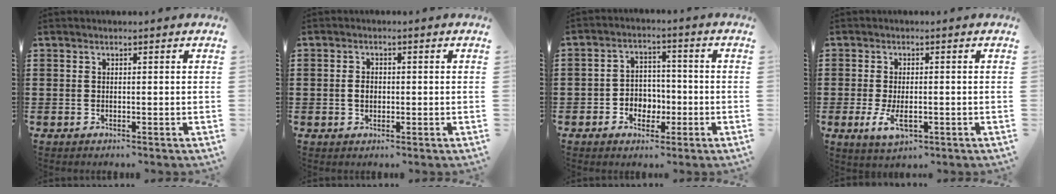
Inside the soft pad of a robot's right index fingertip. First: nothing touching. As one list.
[{"total": 2.0, "force": [-0.2, 1.3, 1.5], "torque": [-0.031, 0.006, -0.005]}, {"total": 4.4, "force": [-1.8, 3.7, 1.6], "torque": [-0.029, 0.006, -0.038]}, {"total": 3.9, "force": [-0.8, 1.9, 3.4], "torque": [-0.080, -0.005, -0.019]}]